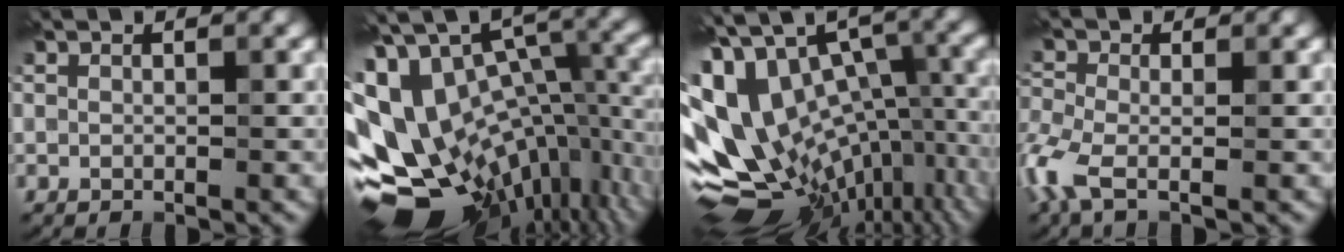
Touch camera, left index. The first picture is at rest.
{"total": 16.8, "force": [-4.2, 10.7, 12.3], "torque": [-0.204, 0.023, -0.046]}
{"total": 15.3, "force": [-0.8, 9.4, 12.1], "torque": [-0.207, 0.012, 0.019]}
{"total": 4.1, "force": [-1.8, 1.7, 3.3], "torque": [-0.089, -0.005, -0.051]}